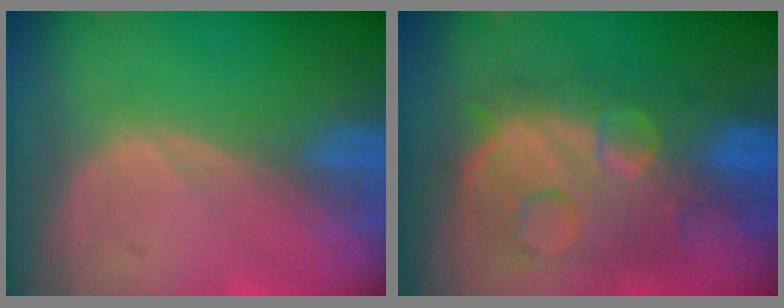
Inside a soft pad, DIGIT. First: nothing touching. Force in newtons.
{"total": 12.4, "press": 12.3, "slide": 1.2}